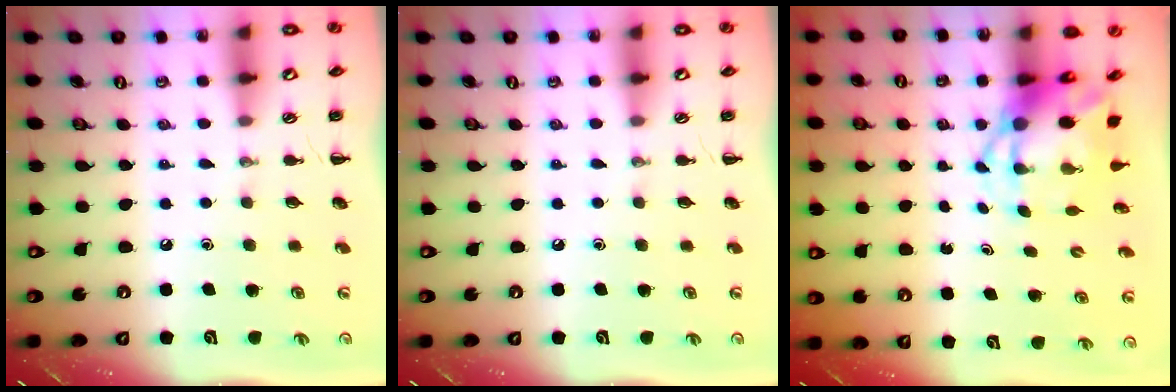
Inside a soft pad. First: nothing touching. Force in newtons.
{"total": 0.0}
{"total": 4.7, "press": 4.5, "slide": 1.4}